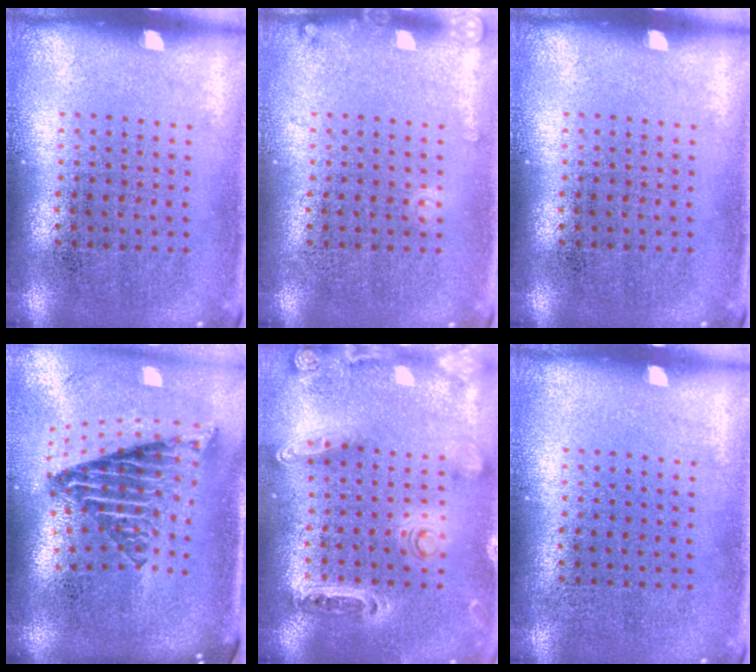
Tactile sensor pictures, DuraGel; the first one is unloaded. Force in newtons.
{"total": 0.9, "press": 0.9, "slide": 0.1}
{"total": 0.0}
{"total": 2.8, "press": 1.7, "slide": 2.2}
{"total": 1.3, "press": 1.2, "slide": 0.4}
{"total": 0.0}